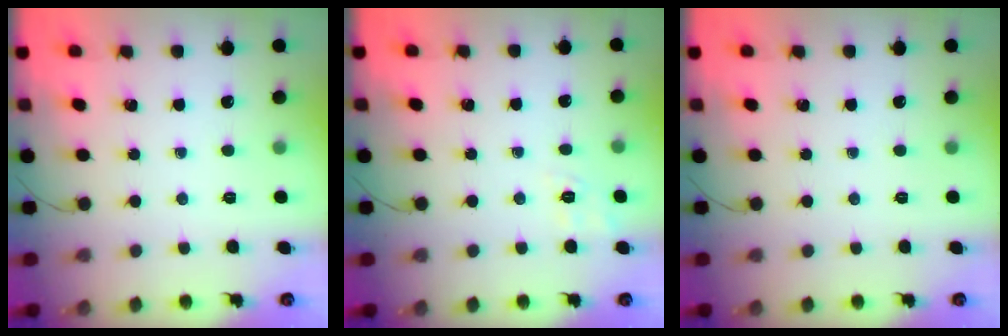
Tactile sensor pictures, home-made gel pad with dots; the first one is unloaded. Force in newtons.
{"total": 4.8, "press": 4.3, "slide": 2.2}
{"total": 0.0}